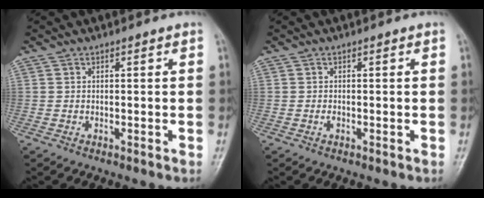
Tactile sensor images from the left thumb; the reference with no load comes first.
{"total": 0.8, "force": [-0.2, 0.5, 0.6], "torque": [-0.006, 0.001, -0.005]}